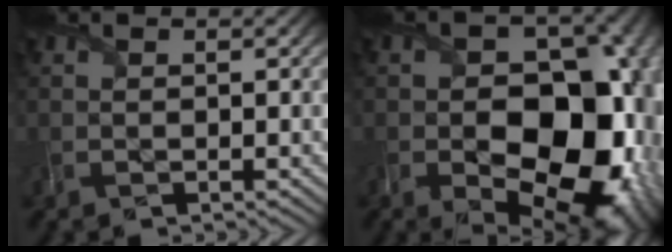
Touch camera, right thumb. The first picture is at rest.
{"total": 18.9, "force": [-3.1, 12.8, 13.5], "torque": [-0.142, -0.028, -0.028]}